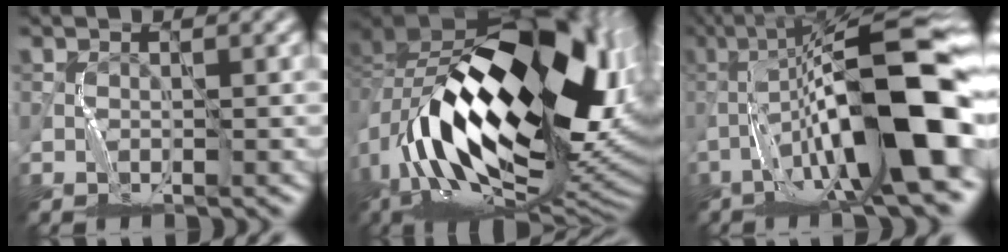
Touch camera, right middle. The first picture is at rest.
{"total": 19.2, "force": [-1.0, 10.2, 16.2], "torque": [-0.300, -0.008, -0.016]}
{"total": 15.7, "force": [-3.8, 3.6, 14.8], "torque": [-0.250, 0.026, -0.060]}